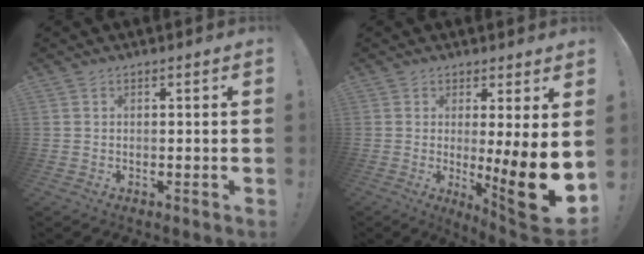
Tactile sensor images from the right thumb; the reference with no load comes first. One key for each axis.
{"total": 14.7, "fx": -1.8, "fy": 0.7, "fz": 14.6, "tx": -0.189, "ty": -0.026, "tz": -0.020}